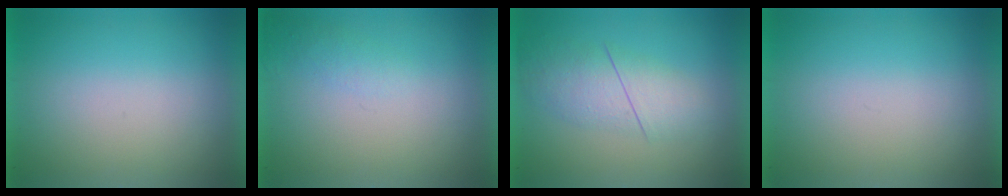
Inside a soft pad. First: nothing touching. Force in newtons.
{"total": 1.2}
{"total": 2.8}
{"total": 0.0}